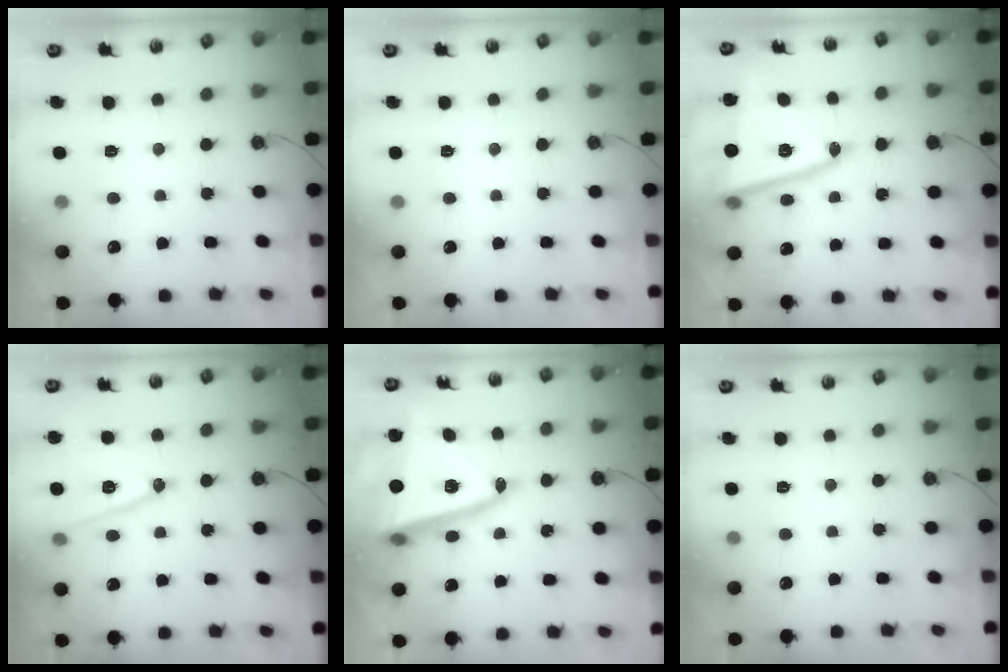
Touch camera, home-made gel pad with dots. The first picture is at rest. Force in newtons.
{"total": 0.0}
{"total": 17.0, "press": 17.0, "slide": 1.3}
{"total": 12.3, "press": 11.9, "slide": 3.2}
{"total": 17.8, "press": 17.6, "slide": 2.6}
{"total": 0.0}